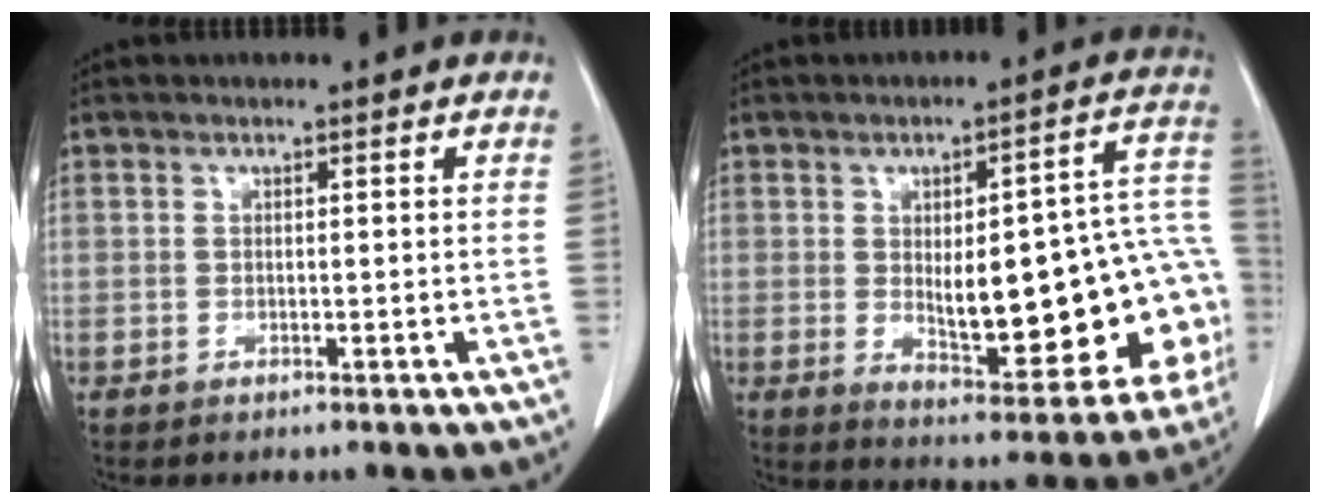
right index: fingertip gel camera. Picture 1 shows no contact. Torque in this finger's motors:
{"motor_torque": [1.41, -0.73, 0.41, 0.11]}